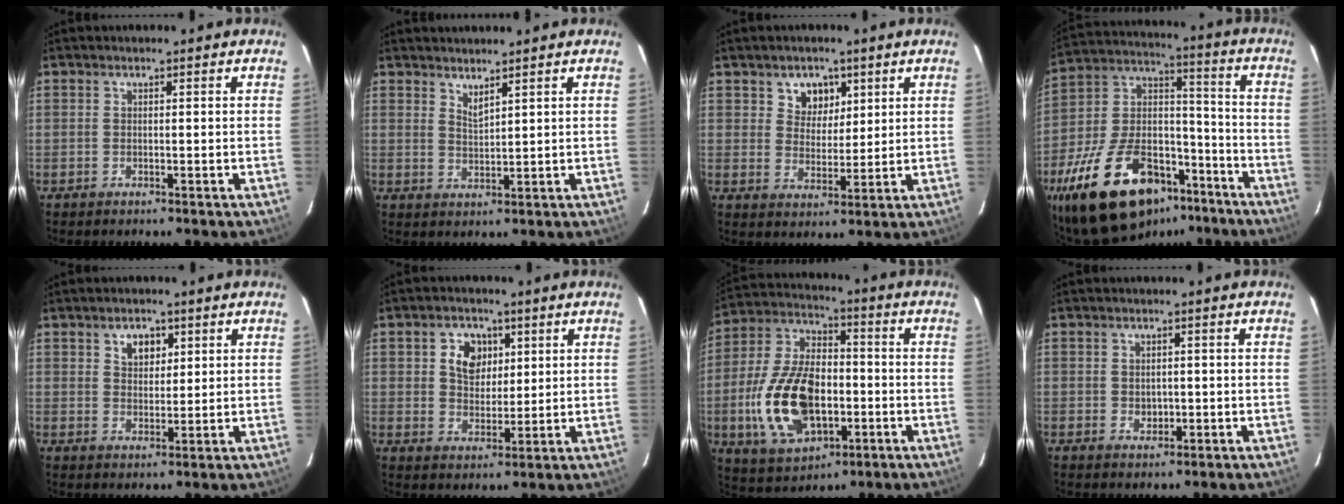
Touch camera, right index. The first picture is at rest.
{"total": 2.4, "force": [2.1, 0.1, 1.2], "torque": [-0.020, -0.001, 0.036]}
{"total": 5.5, "force": [2.8, 4.5, 1.6], "torque": [-0.020, 0.006, 0.053]}
{"total": 25.8, "force": [-16.5, 12.7, 15.3], "torque": [-0.302, 0.014, -0.263]}
{"total": 4.6, "force": [2.2, 3.3, 2.3], "torque": [-0.027, 0.005, 0.040]}
{"total": 6.7, "force": [2.2, 5.3, 3.5], "torque": [-0.060, 0.012, 0.043]}
{"total": 18.9, "force": [-4.4, 10.7, 15.0], "torque": [-0.322, 0.003, -0.064]}
{"total": 2.3, "force": [-0.2, 1.9, 1.3], "torque": [-0.017, 0.001, 0.000]}